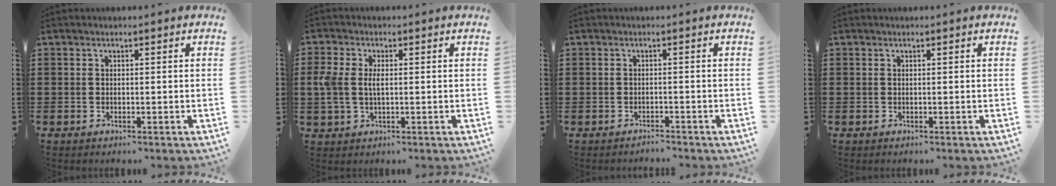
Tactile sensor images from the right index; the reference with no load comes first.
{"total": 4.1, "force": [0.3, 2.3, 3.3], "torque": [-0.092, 0.002, -0.004]}
{"total": 1.4, "force": [-1.3, 0.0, -0.3], "torque": [0.000, 0.002, -0.030]}
{"total": 0.0}